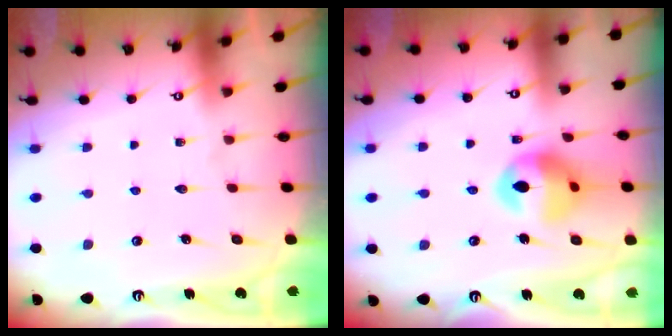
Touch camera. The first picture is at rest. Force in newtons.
{"total": 14.1, "press": 14.0, "slide": 1.6}